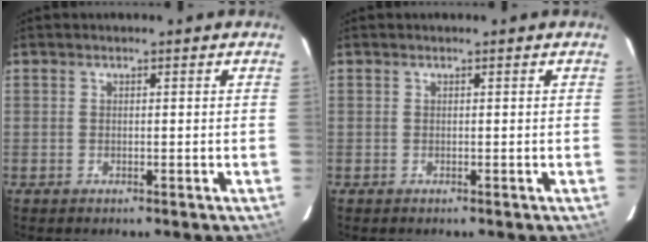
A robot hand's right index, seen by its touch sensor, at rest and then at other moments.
{"total": 0.0}